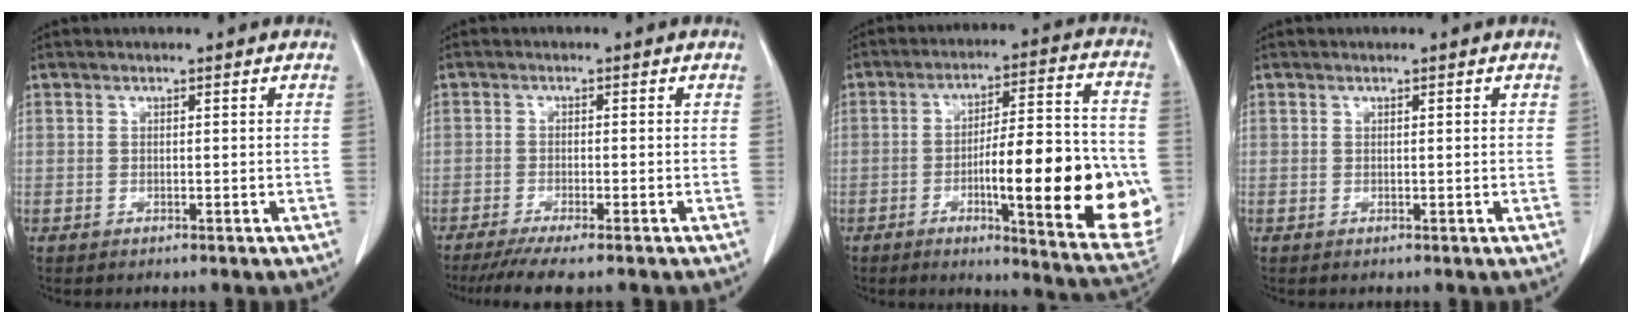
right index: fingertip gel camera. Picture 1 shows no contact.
{"total": 6.6, "force": [-5.3, 0.2, 4.0], "torque": [-0.058, -0.015, -0.086]}
{"total": 22.8, "force": [-4.9, 3.1, 22.1], "torque": [-0.247, 0.005, -0.058]}
{"total": 0.6, "force": [0.3, 0.1, 0.5], "torque": [-0.009, 0.000, 0.003]}